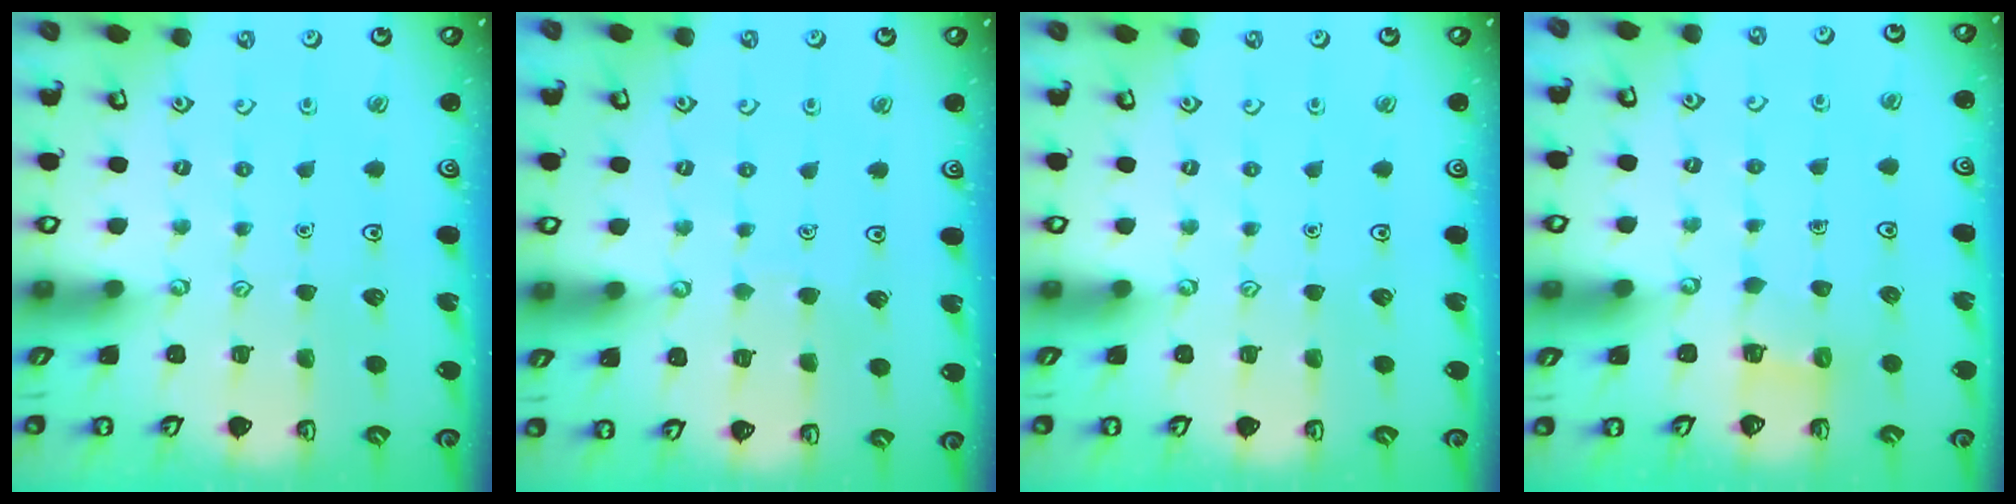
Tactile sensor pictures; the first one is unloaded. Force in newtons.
{"total": 2.5, "press": 2.5, "slide": 0.2}
{"total": 0.0}
{"total": 2.5, "press": 2.5, "slide": 0.1}